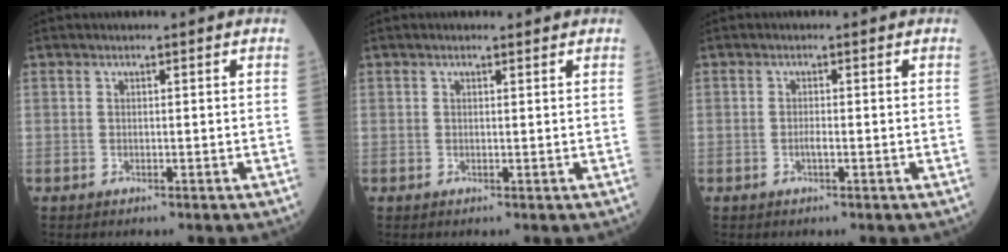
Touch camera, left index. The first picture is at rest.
{"total": 1.0, "force": [0.8, 0.4, 0.5], "torque": [-0.017, 0.009, 0.011]}
{"total": 0.9, "force": [-0.4, 0.1, 0.9], "torque": [-0.018, 0.000, -0.007]}